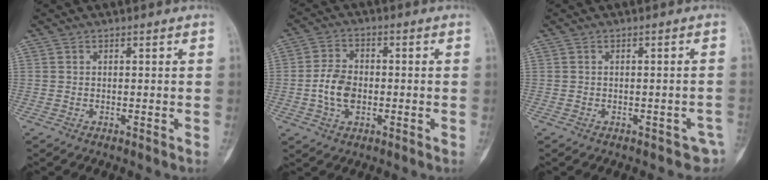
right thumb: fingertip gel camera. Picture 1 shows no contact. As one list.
[{"total": 7.2, "force": [-1.1, 4.9, 5.1], "torque": [-0.090, 0.010, -0.024]}, {"total": 3.1, "force": [-2.2, 1.9, 1.2], "torque": [0.000, 0.018, -0.025]}]